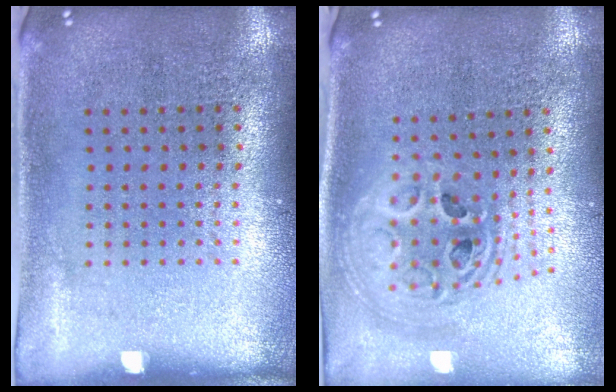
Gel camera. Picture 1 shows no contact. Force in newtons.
{"total": 2.3, "press": 1.8, "slide": 1.5}